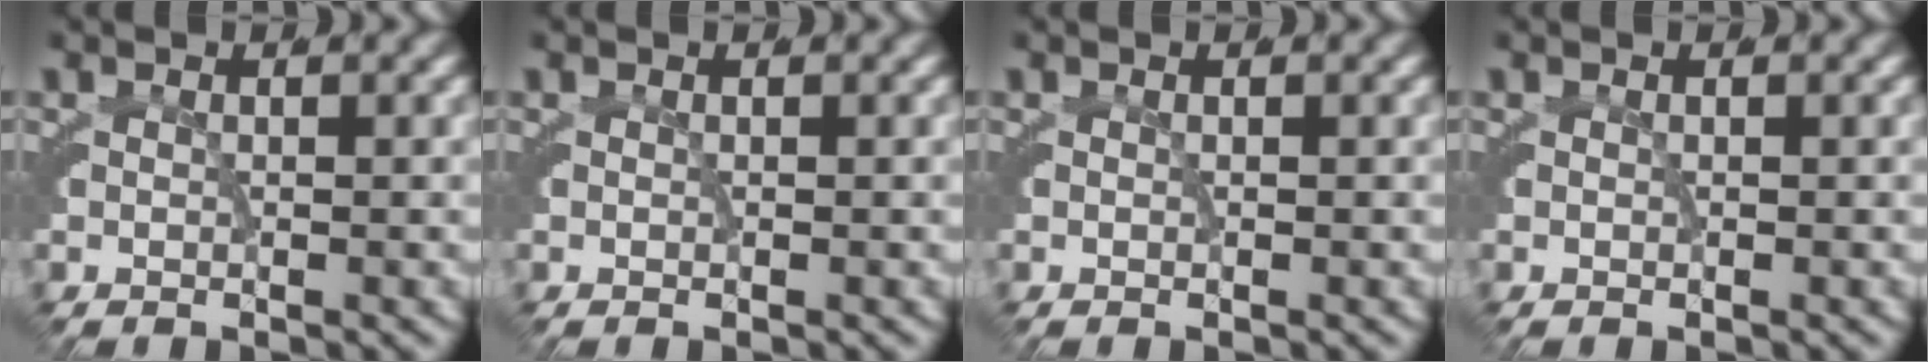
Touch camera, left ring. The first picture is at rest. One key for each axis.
{"total": 0.0}
{"total": 0.0}
{"total": 0.0}